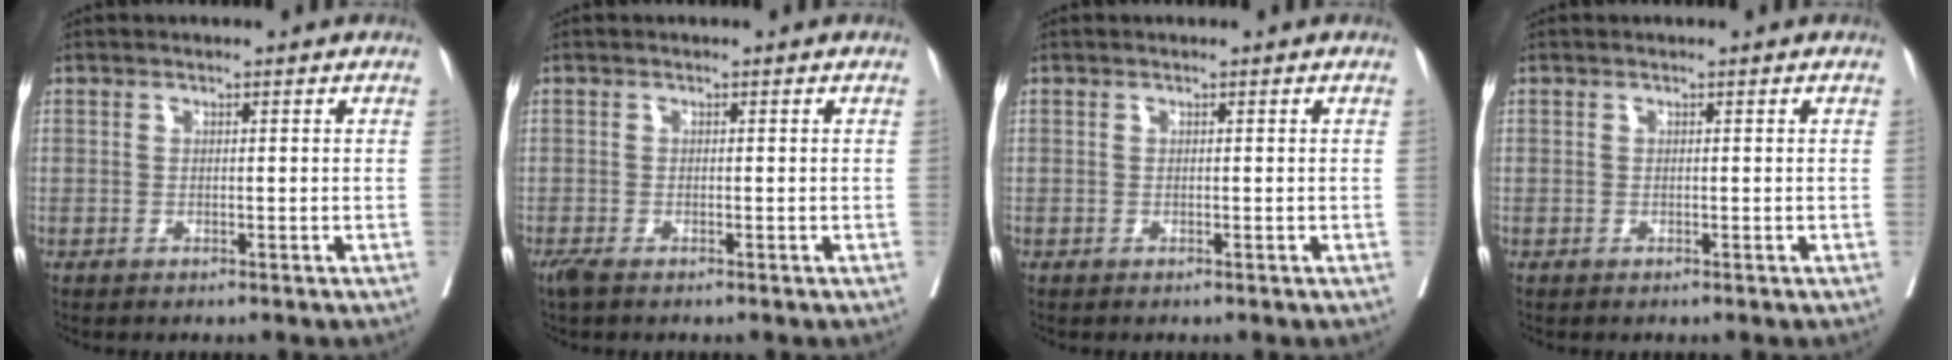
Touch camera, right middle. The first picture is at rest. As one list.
[{"total": 1.6, "force": [-1.2, 0.4, 1.0], "torque": [-0.026, -0.008, -0.023]}, {"total": 0.0}, {"total": 0.0}]